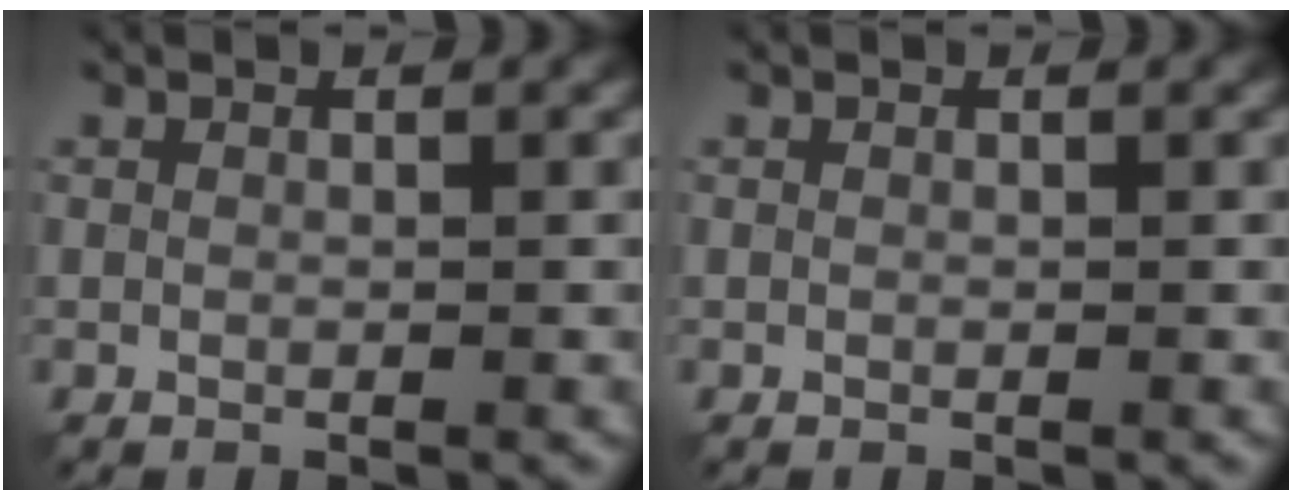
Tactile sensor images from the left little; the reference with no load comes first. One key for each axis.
{"total": 0.0}